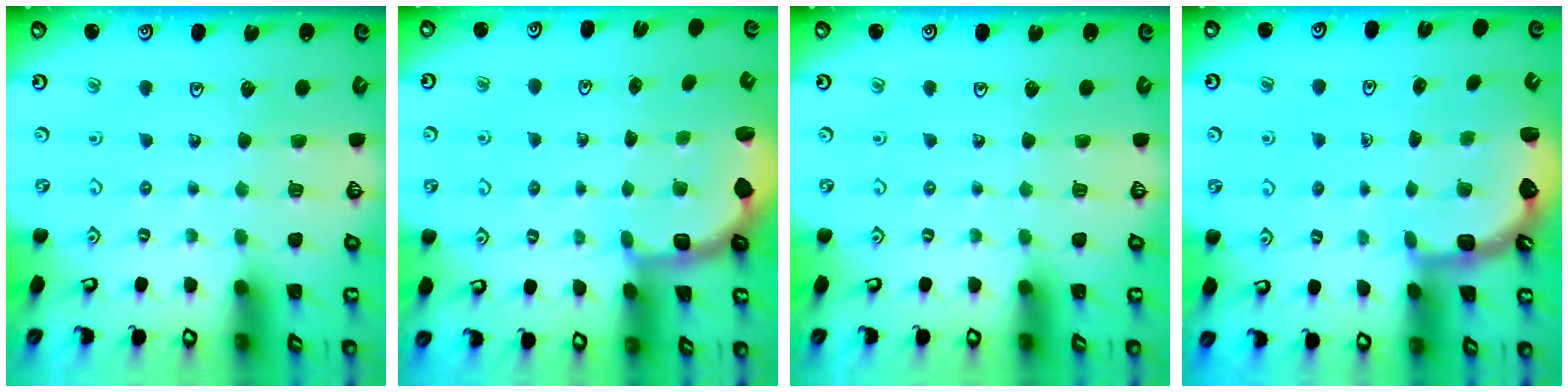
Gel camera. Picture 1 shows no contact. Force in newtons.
{"total": 2.3, "press": 2.1, "slide": 1.0}
{"total": 0.0}
{"total": 2.4, "press": 2.0, "slide": 1.3}